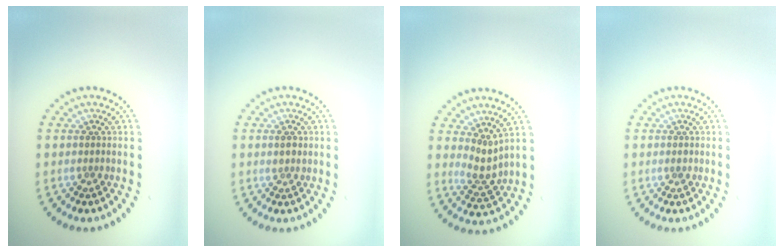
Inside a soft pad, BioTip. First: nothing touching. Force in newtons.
{"total": 1.2, "press": 1.2, "slide": 0.4}
{"total": 2.3, "press": 1.5, "slide": 1.8}
{"total": 0.7, "press": 0.7, "slide": 0.1}